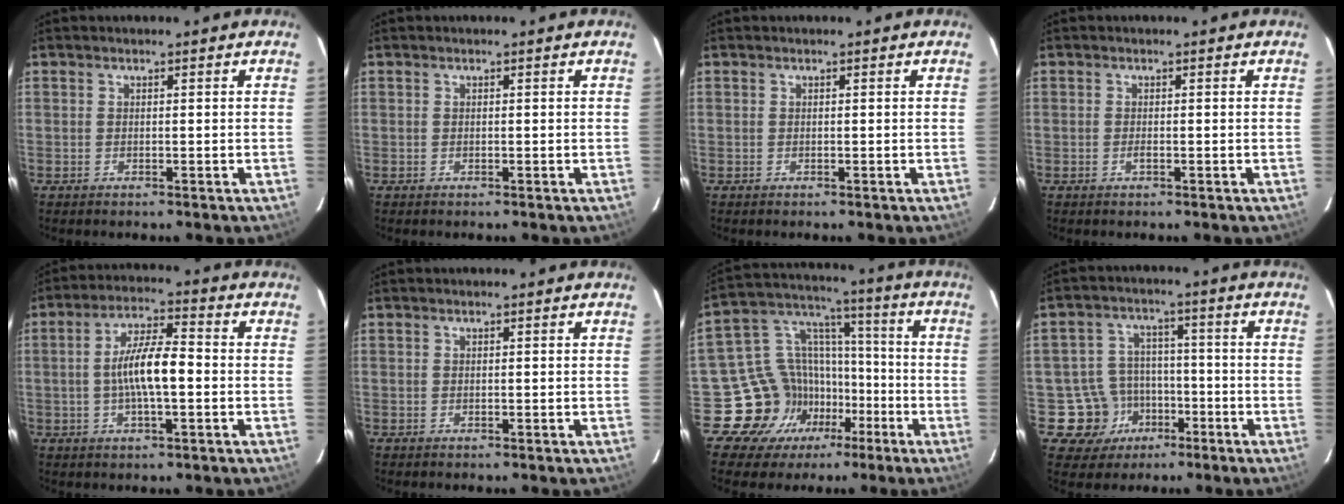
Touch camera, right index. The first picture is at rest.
{"total": 0.0}
{"total": 0.0}
{"total": 0.7, "force": [-0.4, 0.3, 0.5], "torque": [-0.011, 0.000, -0.007]}
{"total": 9.1, "force": [-1.1, 2.2, 8.7], "torque": [-0.163, 0.007, -0.019]}
{"total": 0.0}
{"total": 15.4, "force": [-8.6, 12.4, 2.8], "torque": [-0.068, 0.068, -0.141]}
{"total": 9.3, "force": [-4.3, 8.2, 0.8], "torque": [-0.037, 0.033, -0.056]}